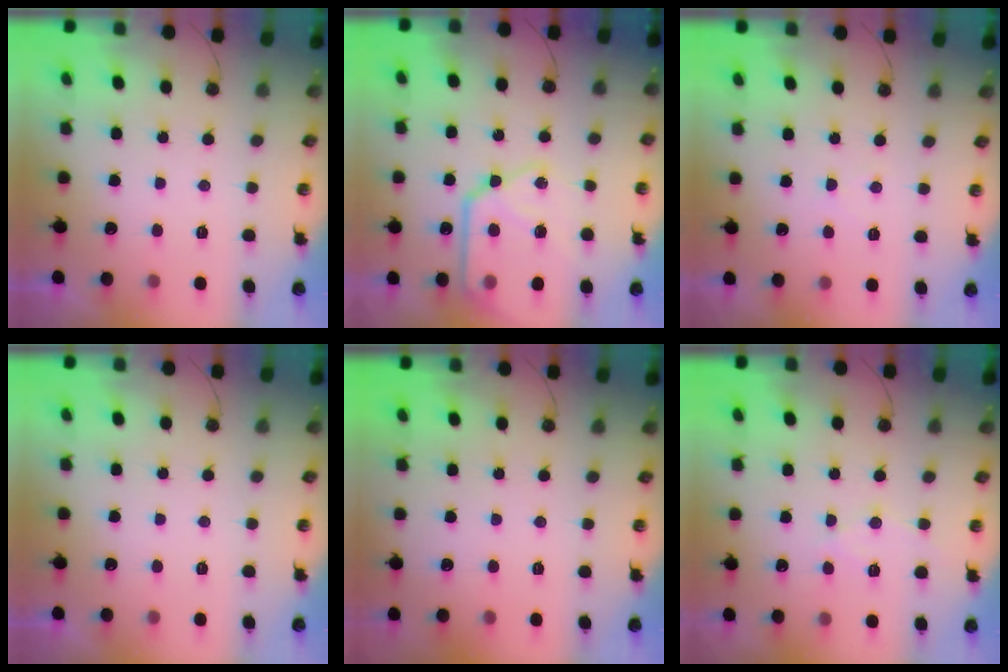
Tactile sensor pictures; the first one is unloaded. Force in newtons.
{"total": 17.8, "press": 17.7, "slide": 1.8}
{"total": 2.5, "press": 2.5, "slide": 0.4}
{"total": 0.0}
{"total": 0.0}
{"total": 7.9, "press": 7.9, "slide": 0.7}